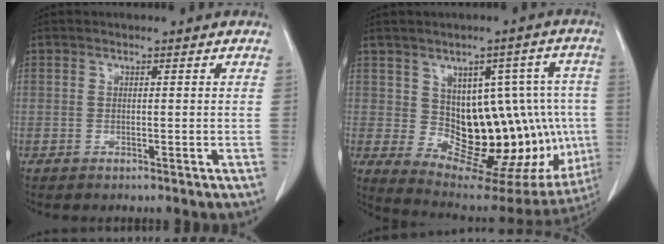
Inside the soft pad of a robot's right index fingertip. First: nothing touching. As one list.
[{"total": 18.3, "force": [-0.4, 9.8, 15.4], "torque": [-0.194, 0.026, 0.022]}]